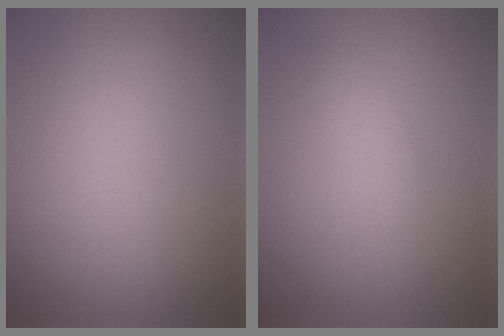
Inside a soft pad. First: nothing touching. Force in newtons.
{"total": 1.0, "press": 1.0, "slide": 0.0}